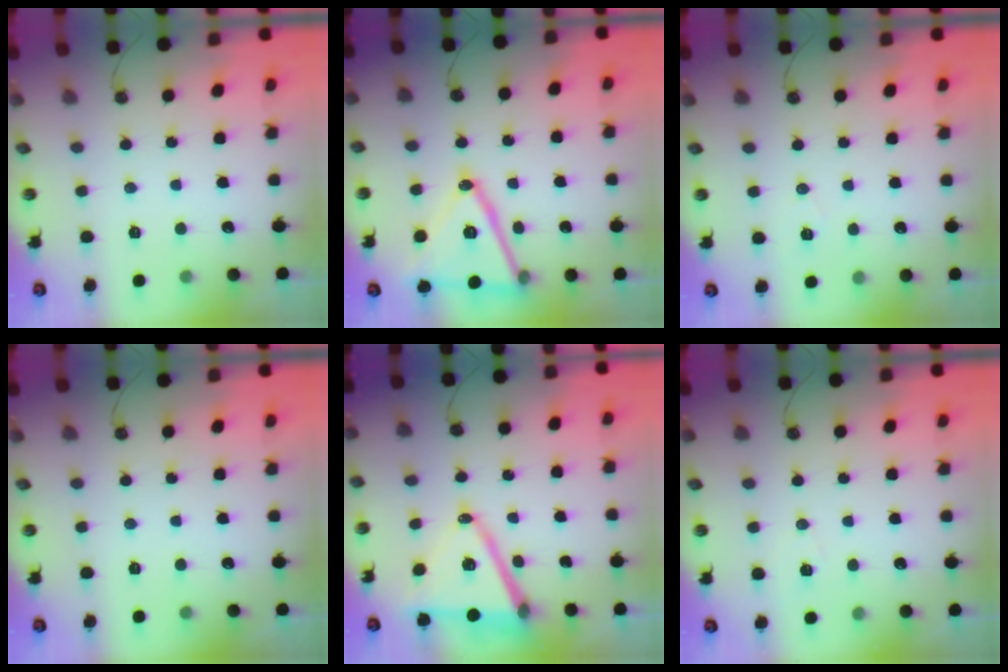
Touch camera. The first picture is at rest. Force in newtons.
{"total": 19.4, "press": 19.1, "slide": 3.4}
{"total": 6.3, "press": 4.4, "slide": 4.5}
{"total": 0.0}
{"total": 14.4, "press": 13.8, "slide": 4.0}
{"total": 5.1, "press": 4.9, "slide": 1.3}